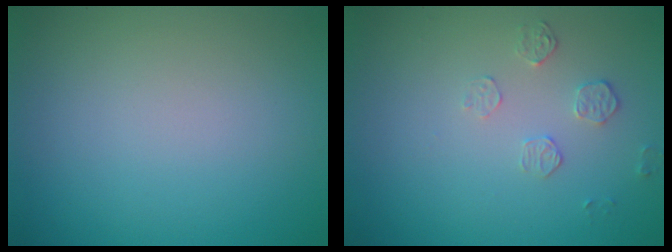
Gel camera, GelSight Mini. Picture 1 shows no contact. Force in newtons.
{"total": 1.5, "press": 0.8, "slide": 1.3}